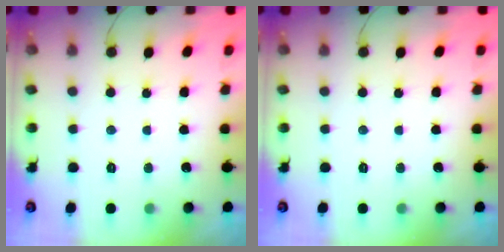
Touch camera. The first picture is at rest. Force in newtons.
{"total": 0.0}